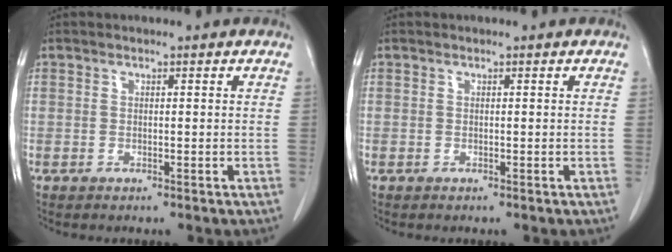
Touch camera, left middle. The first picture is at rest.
{"total": 0.0}